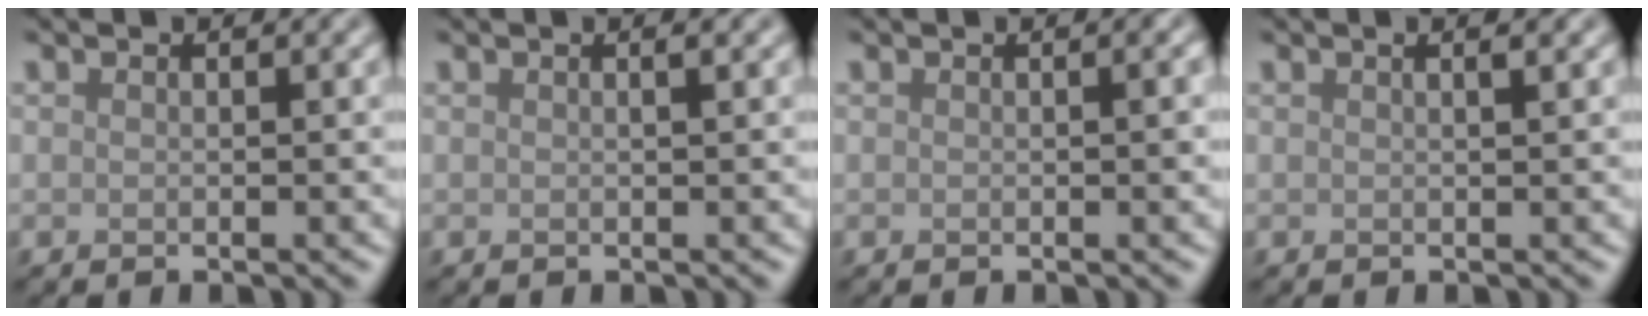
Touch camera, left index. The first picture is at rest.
{"total": 0.8, "force": [0.2, 0.1, 0.7], "torque": [-0.011, 0.006, 0.004]}
{"total": 1.1, "force": [0.1, 0.2, 1.1], "torque": [-0.014, 0.006, 0.001]}
{"total": 1.4, "force": [0.7, 0.4, 1.1], "torque": [-0.011, 0.001, 0.006]}